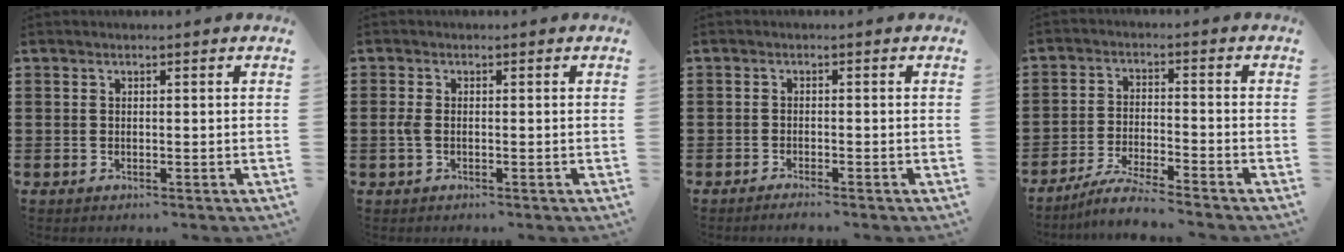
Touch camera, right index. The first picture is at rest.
{"total": 1.7, "force": [-0.3, 0.8, 1.5], "torque": [-0.044, -0.004, -0.011]}
{"total": 1.0, "force": [-1.0, -0.1, 0.2], "torque": [-0.006, 0.000, -0.020]}
{"total": 4.9, "force": [-4.6, -0.3, 1.7], "torque": [-0.043, -0.011, -0.091]}